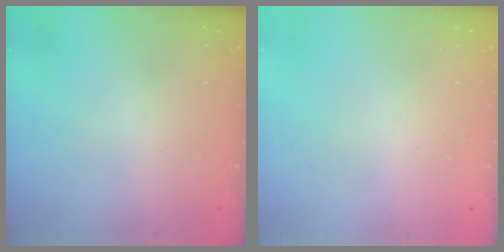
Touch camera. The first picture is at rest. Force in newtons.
{"total": 0.0}